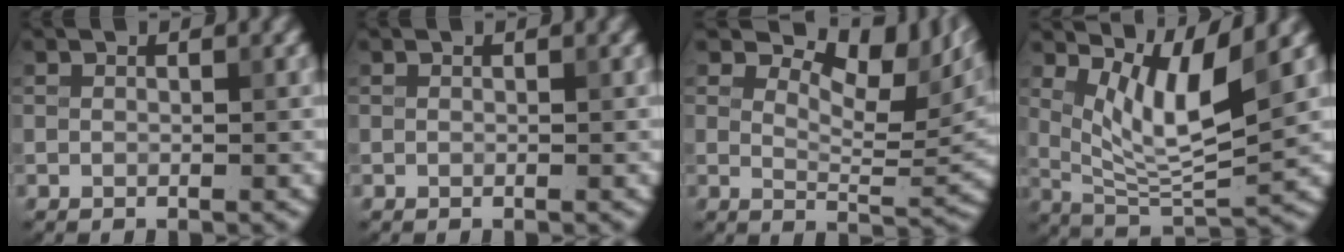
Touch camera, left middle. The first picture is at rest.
{"total": 0.0}
{"total": 9.2, "force": [4.7, 4.0, 6.9], "torque": [-0.101, 0.003, 0.080]}
{"total": 6.4, "force": [3.0, 1.5, 5.4], "torque": [-0.101, -0.015, 0.059]}